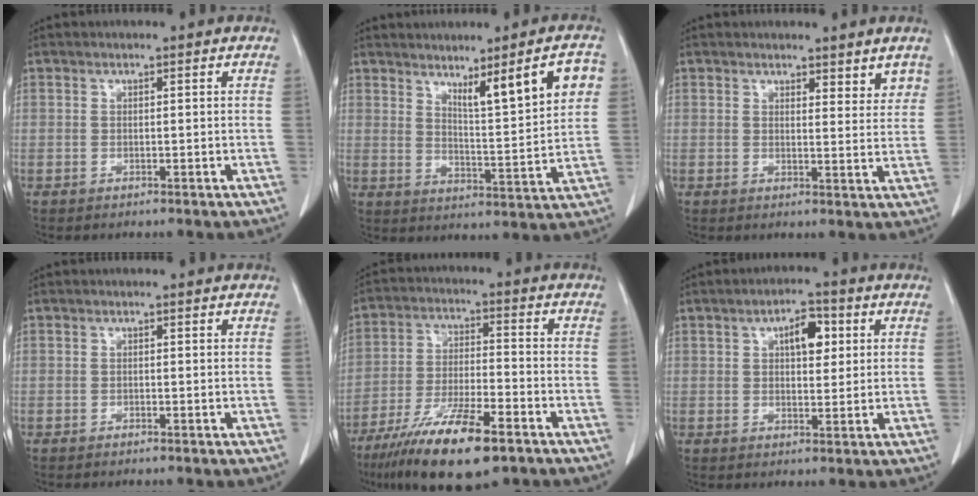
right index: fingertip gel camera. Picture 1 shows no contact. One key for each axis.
{"total": 10.7, "fx": 5.0, "fy": 0.7, "fz": 9.4, "tx": -0.135, "ty": -0.007, "tz": 0.079}
{"total": 4.1, "fx": 3.4, "fy": 1.4, "fz": 1.8, "tx": -0.012, "ty": -0.015, "tz": 0.039}
{"total": 0.0}
{"total": 15.0, "fx": -9.6, "fy": 2.9, "fz": 11.1, "tx": -0.209, "ty": -0.032, "tz": -0.169}
{"total": 5.3, "fx": 1.8, "fy": 2.4, "fz": 4.4, "tx": -0.069, "ty": 0.010, "tz": 0.027}